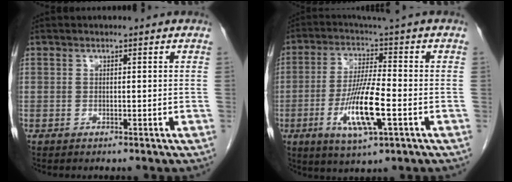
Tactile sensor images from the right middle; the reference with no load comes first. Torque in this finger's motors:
{"motor_torque": [1.97, -0.17, 0.38, 0.21]}